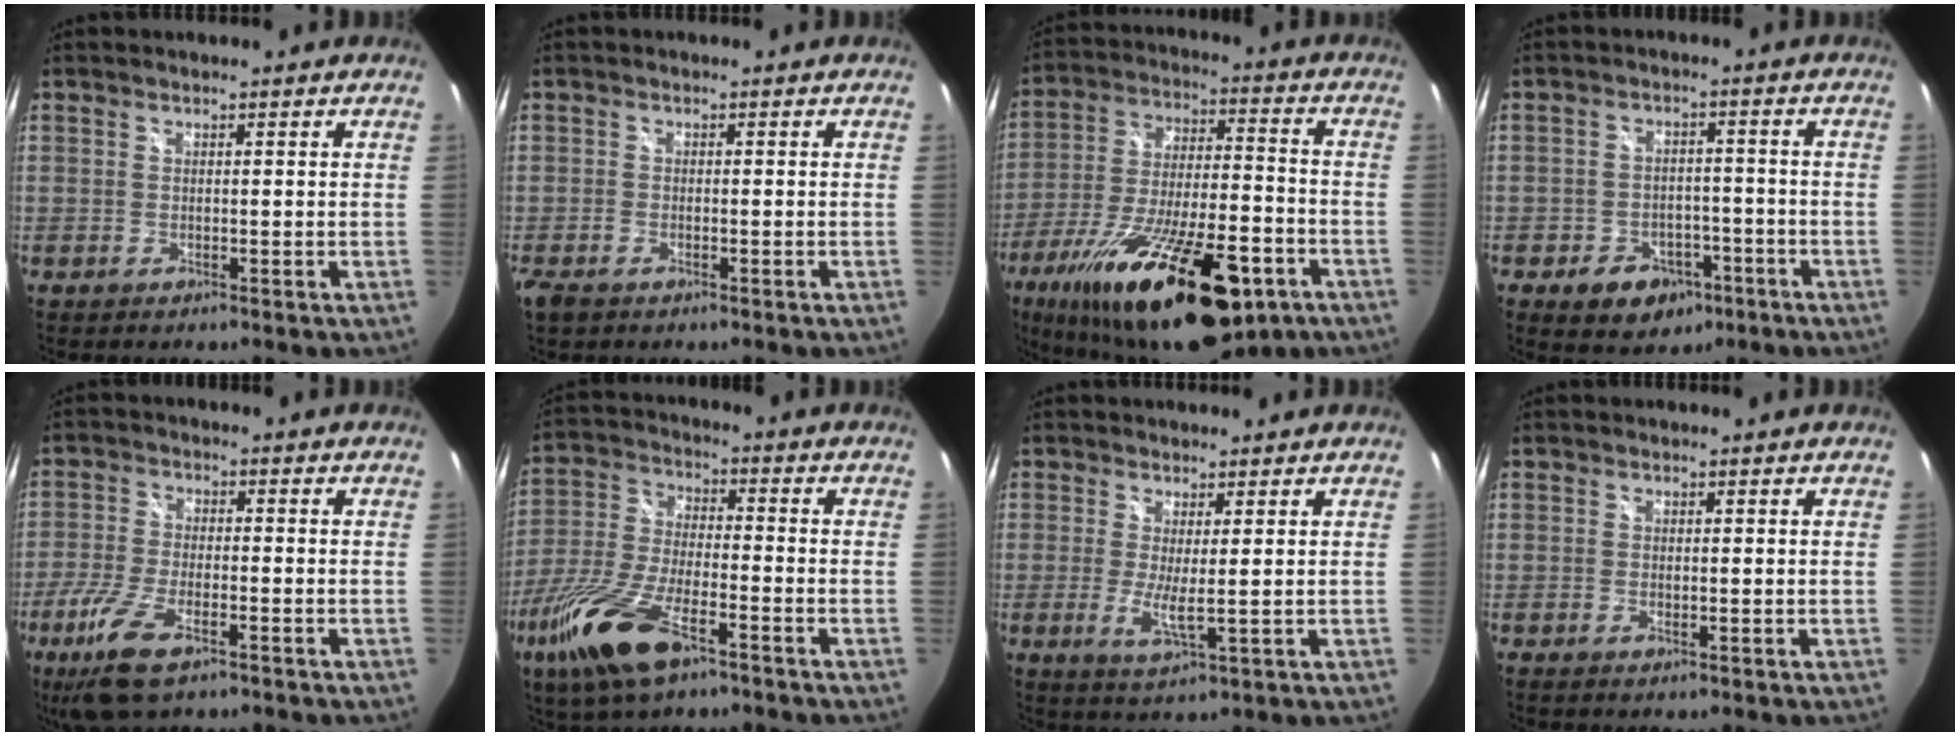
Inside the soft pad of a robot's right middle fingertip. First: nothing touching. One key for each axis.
{"total": 2.7, "fx": -1.8, "fy": 1.5, "fz": 1.4, "tx": -0.033, "ty": -0.007, "tz": -0.036}
{"total": 28.7, "fx": -17.1, "fy": 10.1, "fz": 20.7, "tx": -0.380, "ty": -0.046, "tz": -0.266}
{"total": 9.0, "fx": -5.0, "fy": 6.3, "fz": 3.8, "tx": -0.085, "ty": 0.012, "tz": -0.055}
{"total": 10.0, "fx": -5.8, "fy": 3.6, "fz": 7.4, "tx": -0.175, "ty": -0.023, "tz": -0.114}
{"total": 16.5, "fx": -9.5, "fy": 5.9, "fz": 12.1, "tx": -0.271, "ty": -0.034, "tz": -0.186}
{"total": 4.3, "fx": 0.0, "fy": 0.3, "fz": 4.3, "tx": -0.083, "ty": -0.015, "tz": -0.002}
{"total": 0.6, "fx": -0.1, "fy": 0.2, "fz": 0.5, "tx": -0.012, "ty": -0.001, "tz": -0.004}